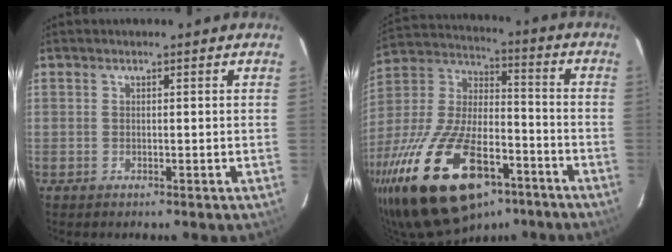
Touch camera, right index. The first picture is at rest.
{"total": 28.8, "force": [-16.9, 13.1, 19.3], "torque": [-0.387, -0.021, -0.277]}